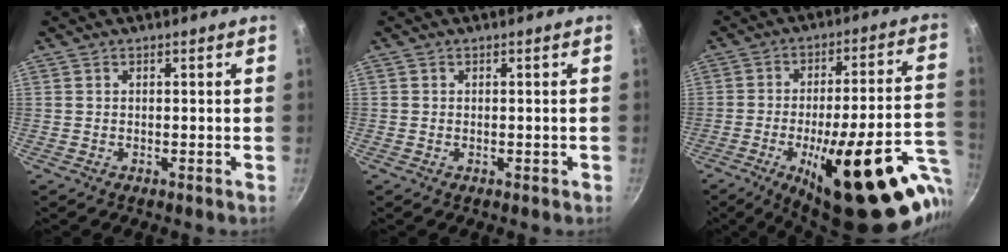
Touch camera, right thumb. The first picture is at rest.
{"total": 0.6, "force": [-0.2, 0.4, 0.4], "torque": [-0.001, 0.002, -0.003]}
{"total": 27.8, "force": [-11.1, 8.3, 24.1], "torque": [-0.291, 0.028, -0.154]}